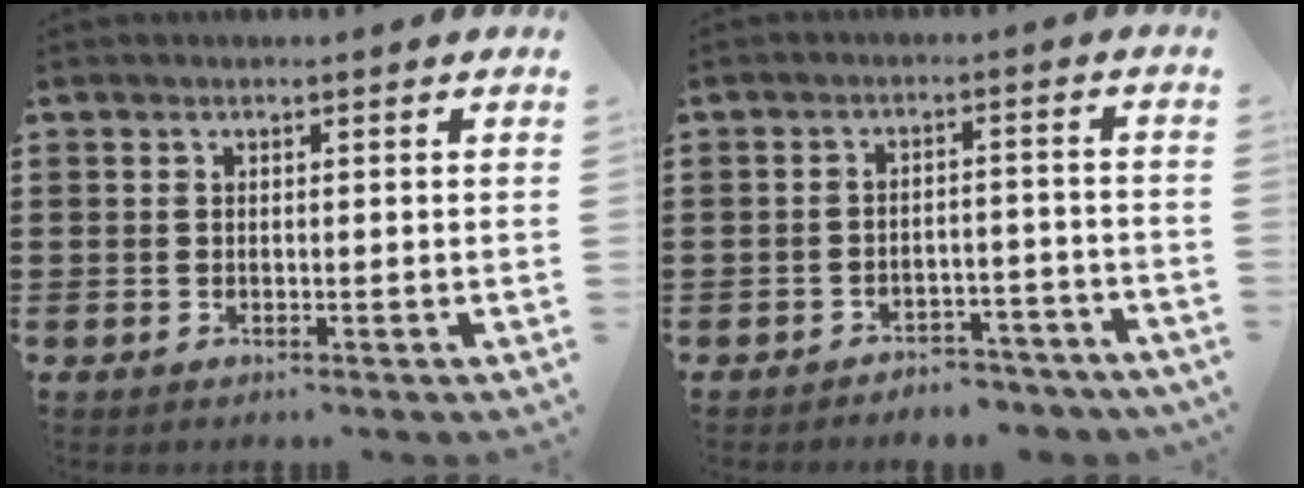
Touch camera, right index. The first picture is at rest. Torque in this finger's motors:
{"motor_torque": [0.02, 0.08, -0.10, -0.21]}